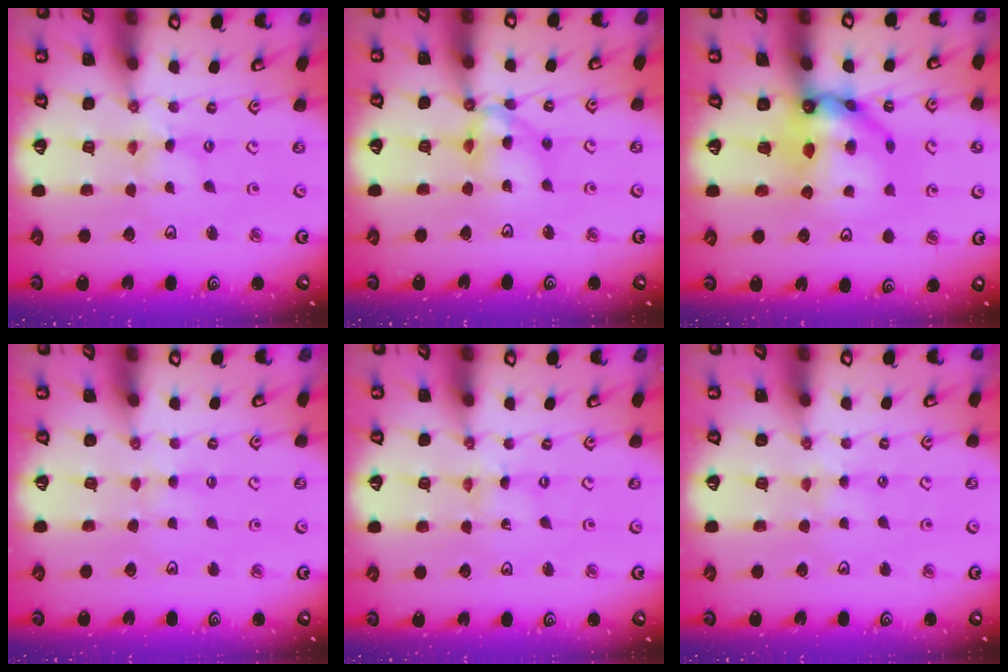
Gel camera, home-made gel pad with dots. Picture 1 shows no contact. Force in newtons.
{"total": 12.0, "press": 11.9, "slide": 1.4}
{"total": 12.4, "press": 12.3, "slide": 1.5}
{"total": 2.2, "press": 2.2, "slide": 0.4}
{"total": 0.5, "press": 0.5, "slide": 0.1}
{"total": 3.0, "press": 3.0, "slide": 0.4}